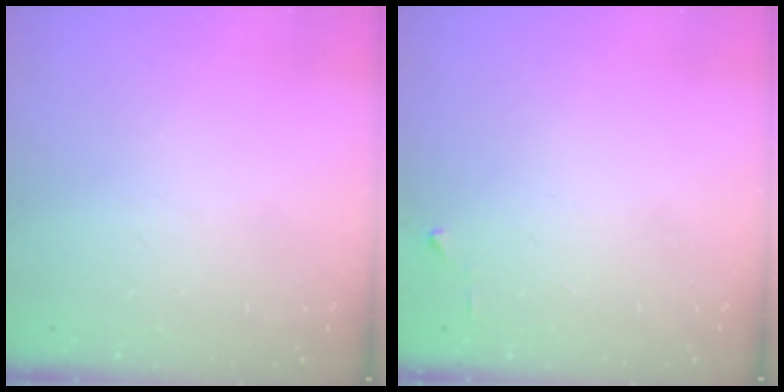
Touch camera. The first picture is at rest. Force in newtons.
{"total": 3.7, "press": 3.6, "slide": 0.4}